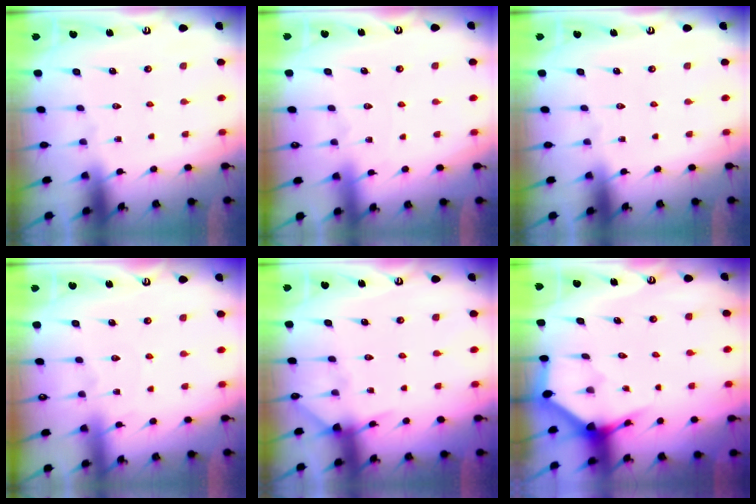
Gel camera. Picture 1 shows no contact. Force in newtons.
{"total": 1.4, "press": 1.3, "slide": 0.3}
{"total": 0.0}
{"total": 2.1, "press": 2.1, "slide": 0.3}
{"total": 3.9, "press": 3.9, "slide": 0.3}
{"total": 3.4, "press": 3.4, "slide": 0.1}